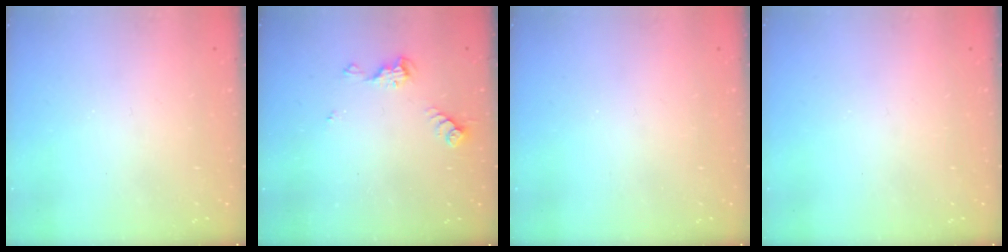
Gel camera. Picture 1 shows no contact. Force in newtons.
{"total": 6.3, "press": 6.3, "slide": 0.5}
{"total": 0.0}
{"total": 0.0}